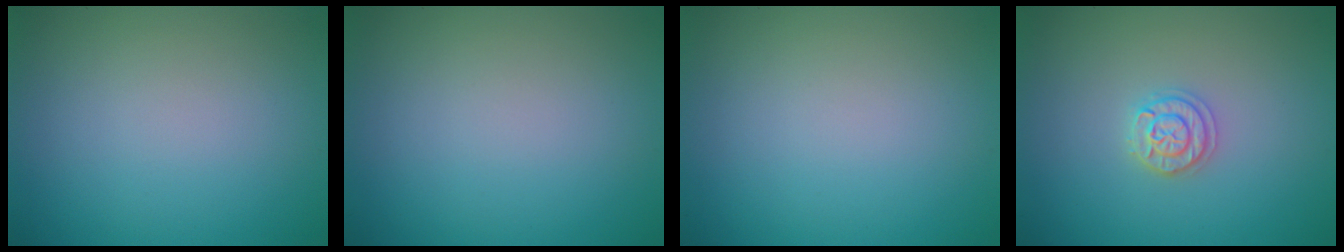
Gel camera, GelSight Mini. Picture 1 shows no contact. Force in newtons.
{"total": 0.0}
{"total": 0.0}
{"total": 1.9, "press": 1.8, "slide": 0.3}